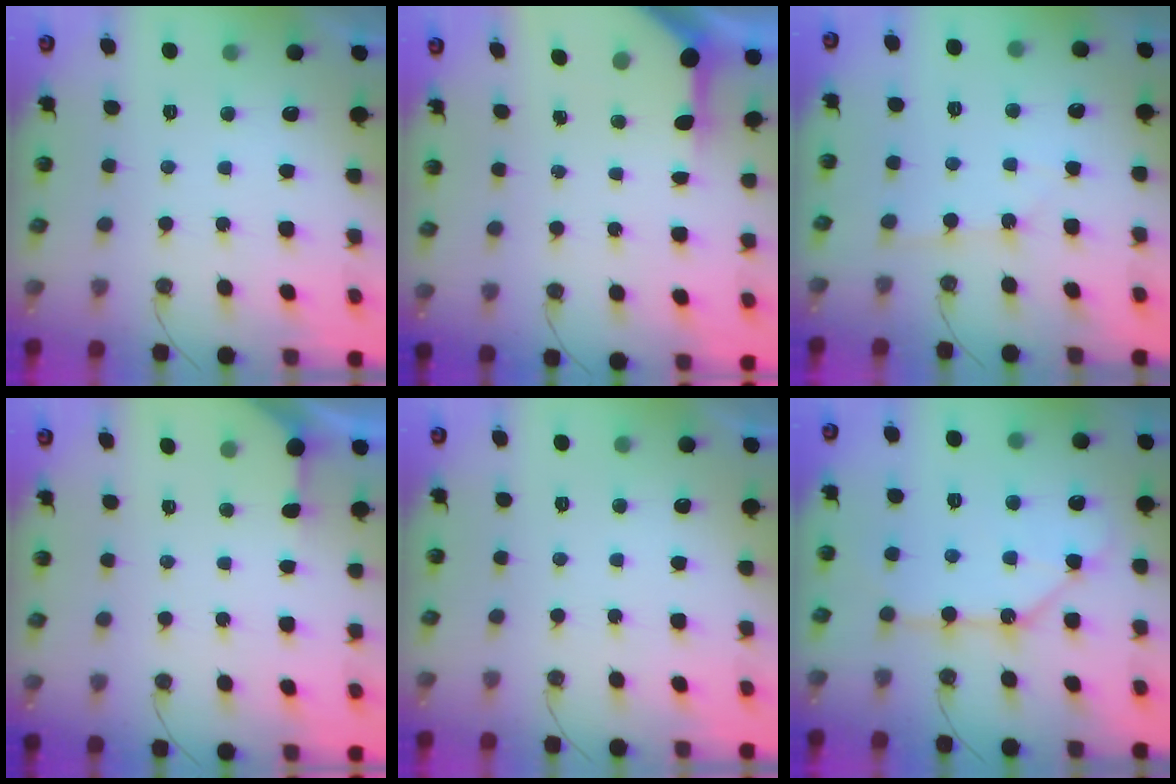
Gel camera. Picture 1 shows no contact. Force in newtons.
{"total": 6.2, "press": 6.2, "slide": 0.7}
{"total": 2.1, "press": 2.1, "slide": 0.3}
{"total": 2.0, "press": 2.0, "slide": 0.2}
{"total": 0.0}
{"total": 11.3, "press": 11.3, "slide": 1.0}